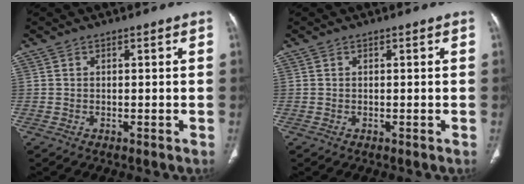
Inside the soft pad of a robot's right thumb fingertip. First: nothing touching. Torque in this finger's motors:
{"motor_torque": [1.06, 0.99, 0.08, -0.08, 0.02]}